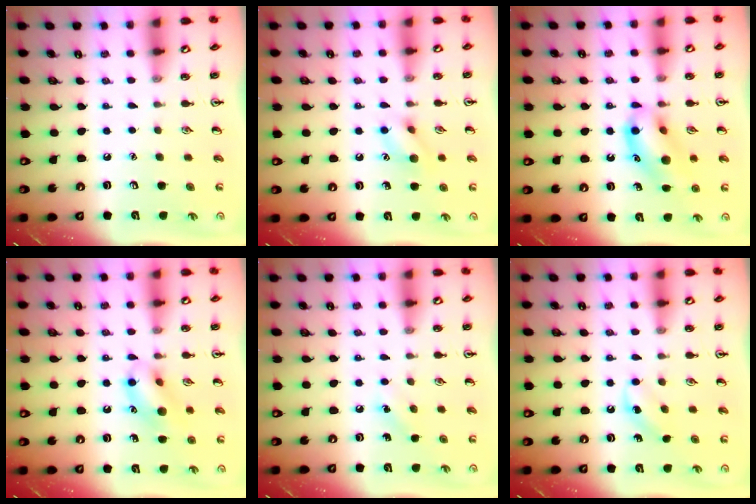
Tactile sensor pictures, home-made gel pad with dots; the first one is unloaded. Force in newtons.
{"total": 8.3, "press": 8.3, "slide": 0.4}
{"total": 14.1, "press": 13.7, "slide": 3.0}
{"total": 12.1, "press": 12.1, "slide": 1.4}
{"total": 5.4, "press": 5.2, "slide": 1.5}
{"total": 6.1, "press": 5.9, "slide": 1.6}